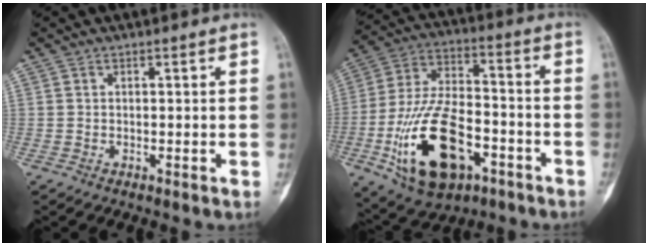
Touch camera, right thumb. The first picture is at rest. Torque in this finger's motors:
{"motor_torque": [0.62, 0.83, 1.00, 0.37, 0.54]}